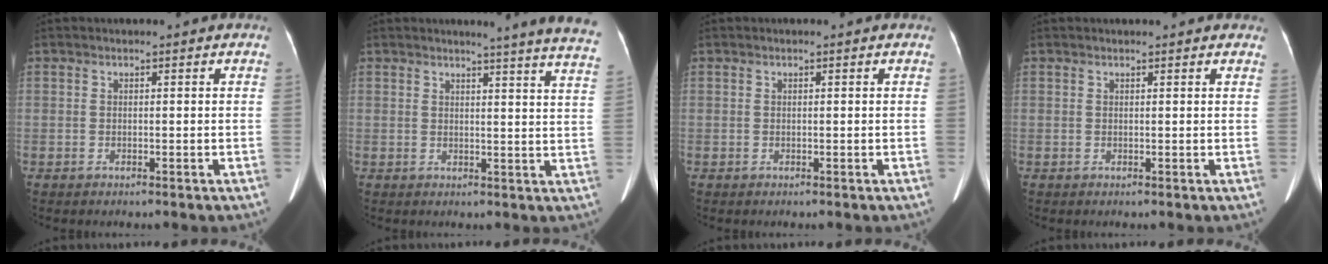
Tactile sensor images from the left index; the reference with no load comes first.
{"total": 14.0, "force": [12.9, -1.2, 5.2], "torque": [-0.062, -0.084, 0.125]}
{"total": 0.0}
{"total": 4.5, "force": [4.0, 1.0, 1.8], "torque": [-0.021, 0.022, 0.038]}